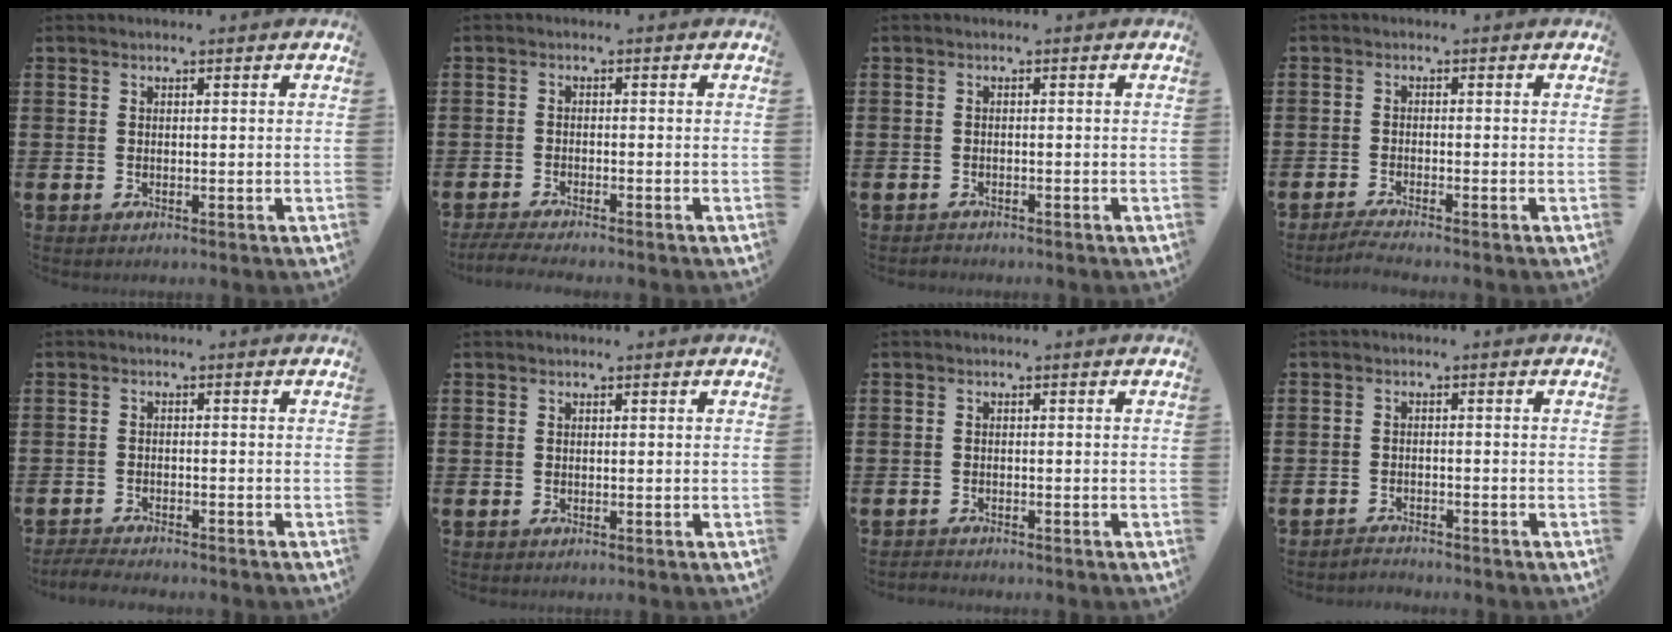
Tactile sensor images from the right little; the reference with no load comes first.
{"total": 1.9, "force": [-1.7, 0.0, 1.0], "torque": [-0.022, -0.001, -0.033]}
{"total": 0.6, "force": [-0.5, 0.2, 0.0], "torque": [-0.003, -0.001, -0.012]}
{"total": 1.7, "force": [-1.4, 0.0, 1.0], "torque": [-0.016, 0.001, -0.026]}
{"total": 2.0, "force": [-2.0, 0.1, 0.3], "torque": [-0.007, 0.005, -0.041]}
{"total": 0.0}
{"total": 0.9, "force": [-0.9, 0.1, 0.0], "torque": [-0.004, 0.000, -0.019]}
{"total": 1.5, "force": [-1.5, 0.0, -0.2], "torque": [-0.002, 0.005, -0.032]}